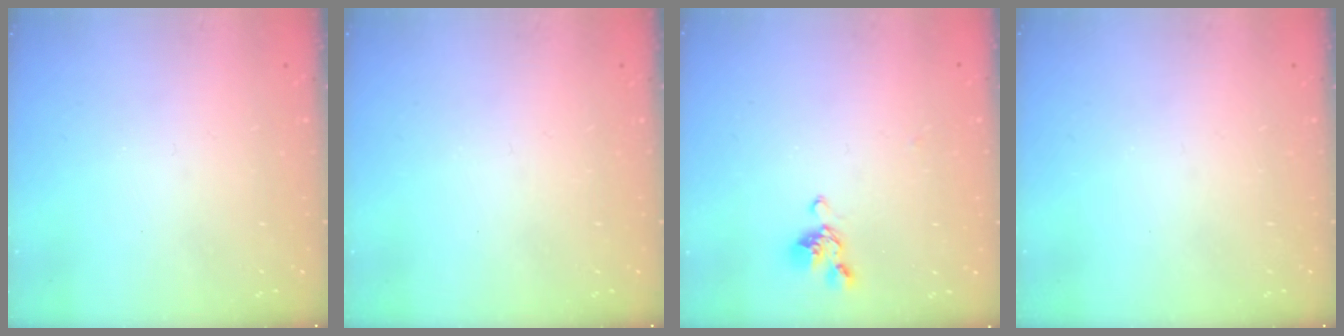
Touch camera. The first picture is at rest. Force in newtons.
{"total": 0.0}
{"total": 2.7, "press": 2.5, "slide": 0.8}
{"total": 0.0}